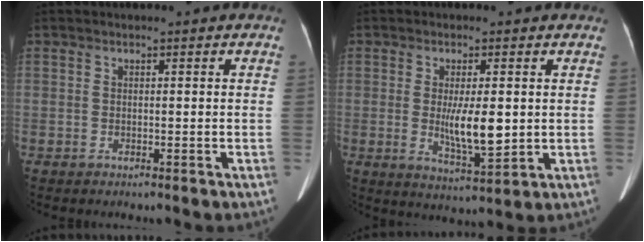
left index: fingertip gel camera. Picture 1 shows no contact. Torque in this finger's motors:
{"motor_torque": [1.30, 0.08, 0.77, 0.09]}